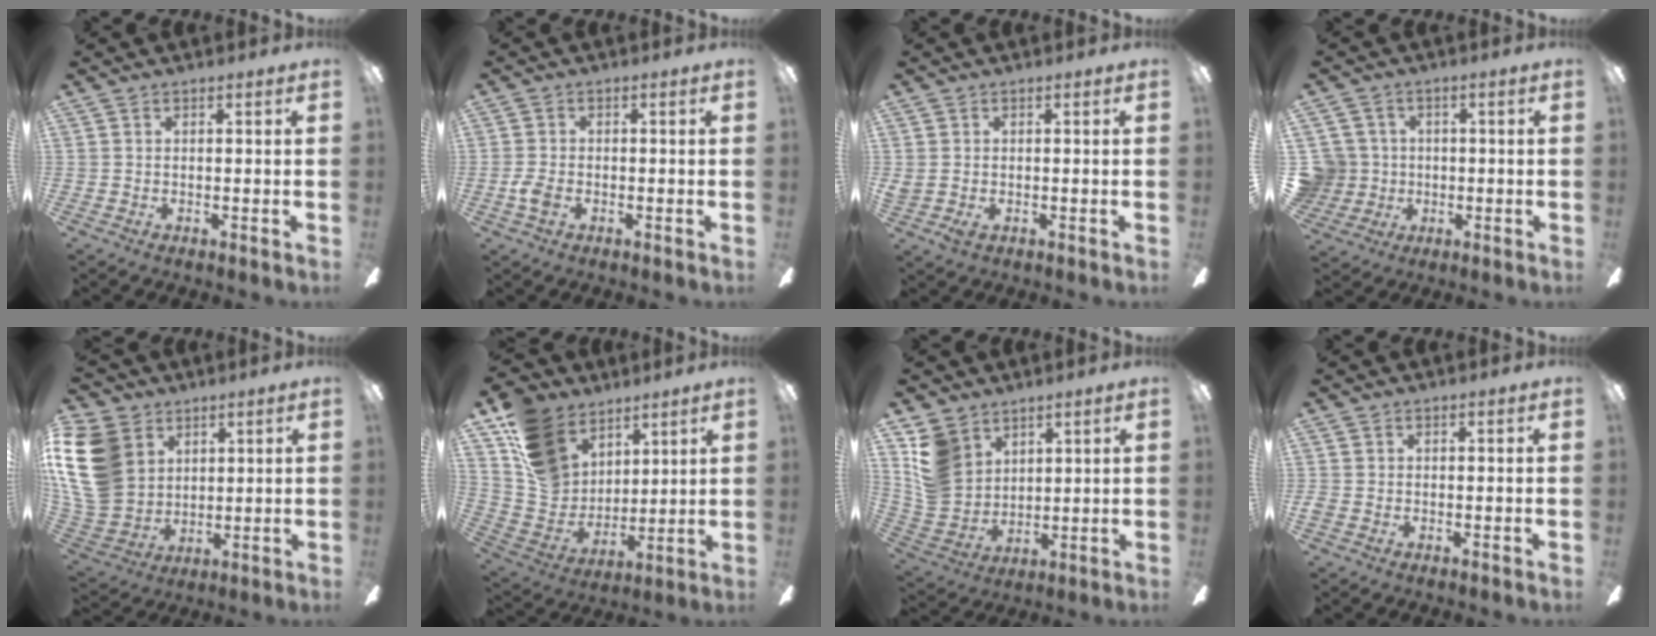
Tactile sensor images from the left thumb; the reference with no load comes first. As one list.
[{"total": 3.3, "force": [-1.3, 1.9, 2.4], "torque": [-0.052, 0.002, -0.024]}, {"total": 1.9, "force": [-0.3, 1.4, 1.3], "torque": [-0.025, -0.005, -0.008]}, {"total": 7.4, "force": [0.2, 7.4, 0.9], "torque": [-0.055, 0.005, 0.014]}, {"total": 19.4, "force": [5.0, 15.4, 10.7], "torque": [-0.242, -0.013, 0.096]}, {"total": 16.0, "force": [9.9, 11.1, 5.8], "torque": [-0.131, -0.046, 0.200]}, {"total": 11.5, "force": [6.1, 8.7, 4.5], "torque": [-0.127, -0.022, 0.125]}, {"total": 0.9, "force": [-0.5, 0.7, 0.3], "torque": [-0.003, 0.002, -0.009]}]